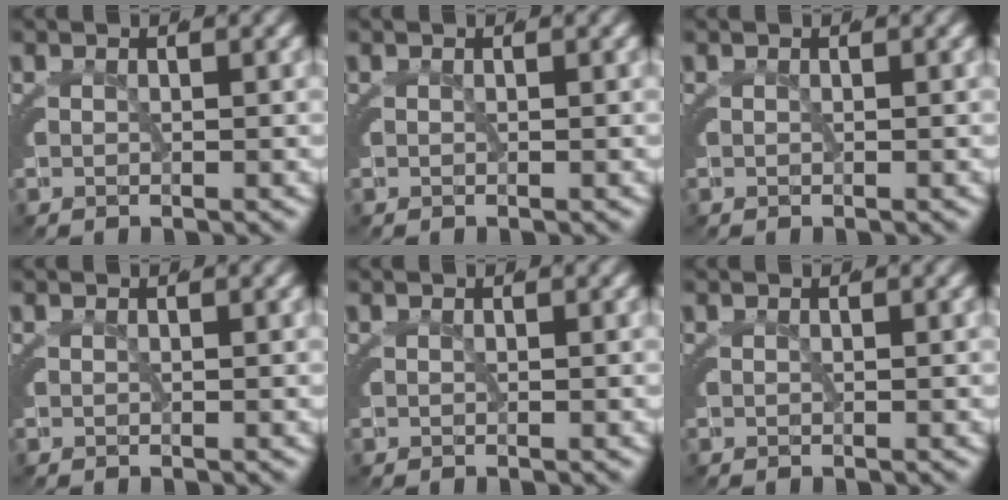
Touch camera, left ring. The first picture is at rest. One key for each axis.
{"total": 0.0}
{"total": 0.0}
{"total": 0.0}
{"total": 0.0}
{"total": 0.0}